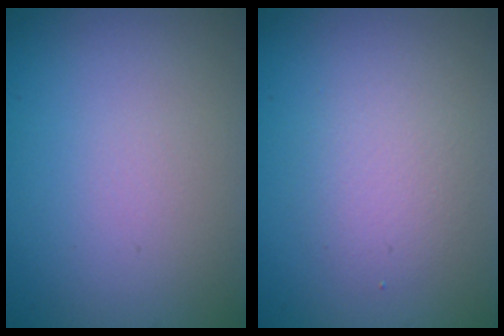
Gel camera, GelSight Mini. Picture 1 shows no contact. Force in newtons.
{"total": 2.3, "press": 2.3, "slide": 0.1}